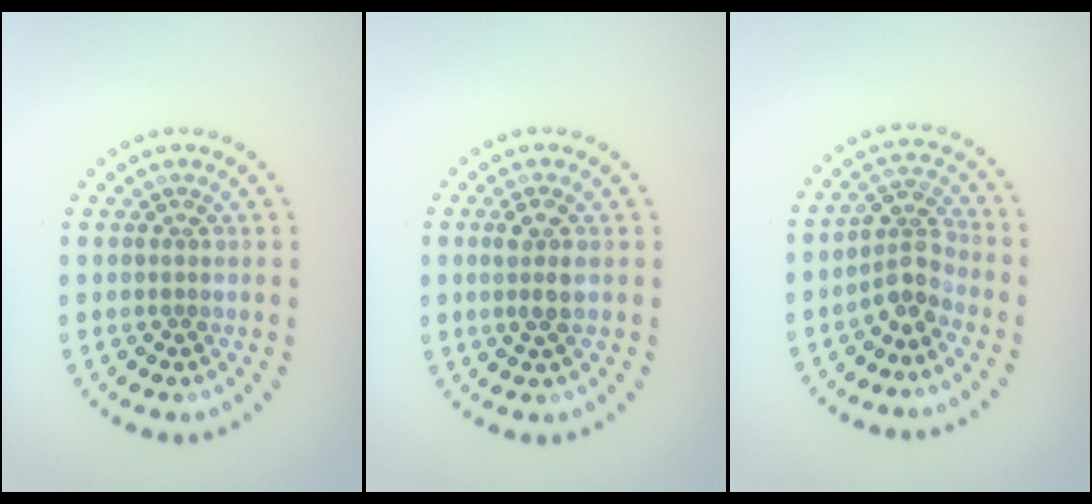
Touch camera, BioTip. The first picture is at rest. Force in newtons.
{"total": 2.0, "press": 1.8, "slide": 0.9}
{"total": 2.9, "press": 2.3, "slide": 1.8}